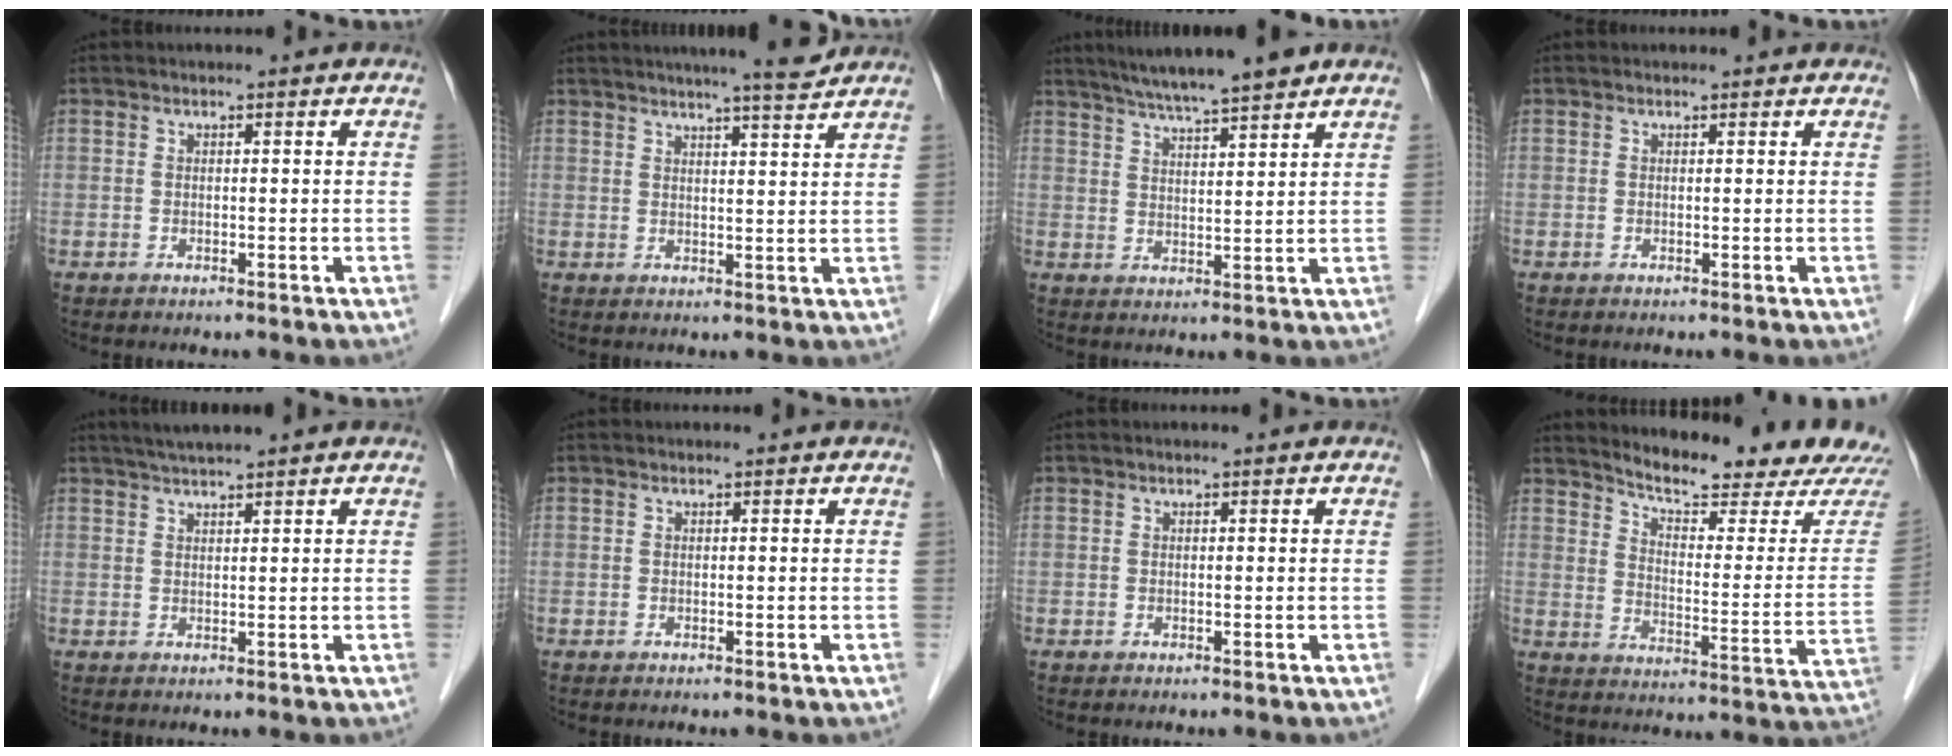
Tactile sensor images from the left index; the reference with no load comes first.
{"total": 8.0, "force": [7.1, -0.4, 3.6], "torque": [-0.058, 0.003, 0.090]}
{"total": 10.0, "force": [8.5, 0.1, 5.3], "torque": [-0.088, 0.019, 0.127]}
{"total": 1.3, "force": [1.2, 0.4, 0.2], "torque": [-0.012, 0.006, 0.010]}
{"total": 4.4, "force": [3.7, -0.3, 2.3], "torque": [-0.037, 0.026, 0.066]}
{"total": 0.0}
{"total": 0.0}
{"total": 17.6, "force": [16.7, 0.1, 5.5], "torque": [-0.087, -0.084, 0.215]}